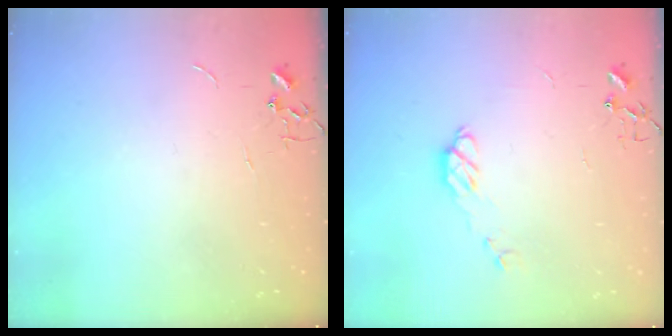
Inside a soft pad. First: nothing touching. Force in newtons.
{"total": 7.1, "press": 7.1, "slide": 0.5}